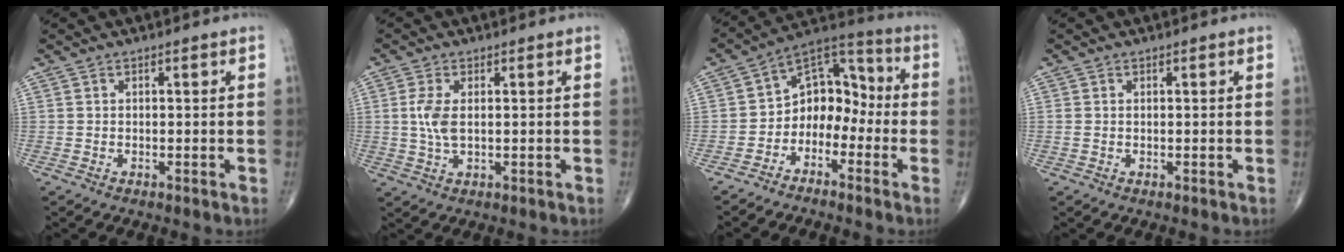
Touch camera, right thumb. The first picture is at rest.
{"total": 4.6, "force": [0.5, 2.1, 4.0], "torque": [-0.097, -0.006, 0.012]}
{"total": 10.1, "force": [-3.3, 7.5, 5.9], "torque": [-0.053, 0.071, -0.076]}
{"total": 0.7, "force": [0.0, 0.5, 0.5], "torque": [-0.018, 0.008, 0.006]}